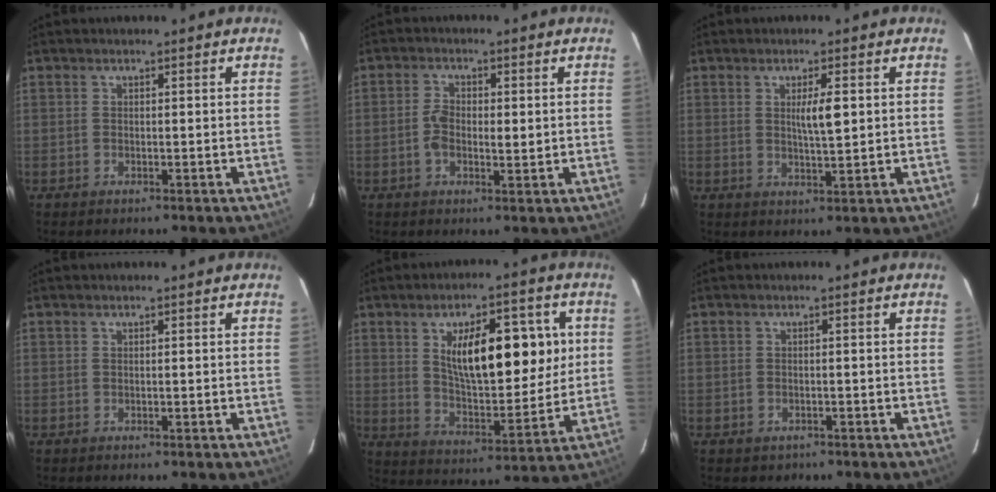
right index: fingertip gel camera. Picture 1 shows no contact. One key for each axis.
{"total": 4.2, "fx": 0.0, "fy": 2.2, "fz": 3.6, "tx": -0.071, "ty": 0.007, "tz": -0.002}
{"total": 3.8, "fx": 0.8, "fy": 0.5, "fz": 3.7, "tx": -0.061, "ty": -0.003, "tz": 0.013}
{"total": 0.0}
{"total": 16.0, "fx": 4.2, "fy": 6.1, "fz": 14.1, "tx": -0.221, "ty": 0.017, "tz": 0.073}
{"total": 1.4, "fx": -0.8, "fy": 1.1, "fz": 0.2, "tx": -0.009, "ty": 0.003, "tz": -0.006}